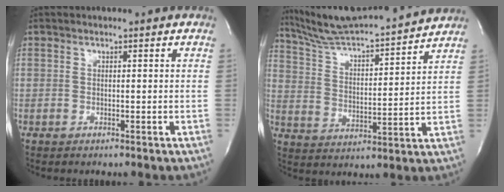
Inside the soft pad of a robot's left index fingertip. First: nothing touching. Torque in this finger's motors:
{"motor_torque": [0.30, -0.38, 0.16, 0.08]}